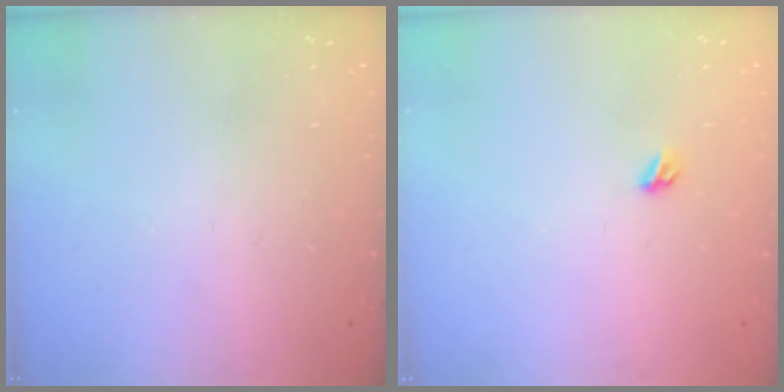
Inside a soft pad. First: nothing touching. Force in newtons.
{"total": 3.4, "press": 3.3, "slide": 0.8}